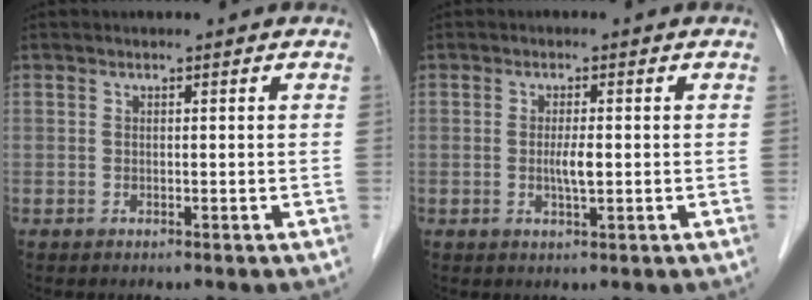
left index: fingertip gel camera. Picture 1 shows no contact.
{"total": 2.5, "force": [-0.2, 0.3, 2.5], "torque": [-0.050, -0.002, -0.003]}